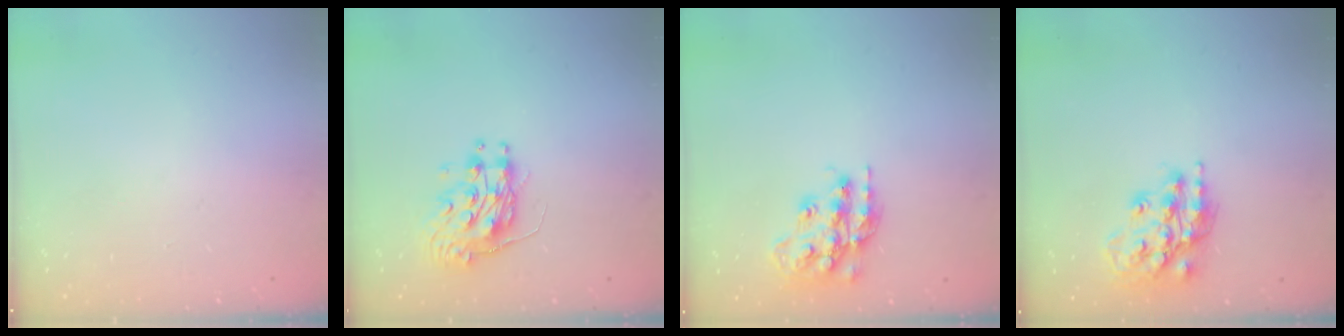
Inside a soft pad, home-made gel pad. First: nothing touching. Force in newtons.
{"total": 9.6, "press": 9.6, "slide": 0.4}
{"total": 17.3, "press": 17.3, "slide": 1.4}
{"total": 17.5, "press": 17.4, "slide": 1.4}